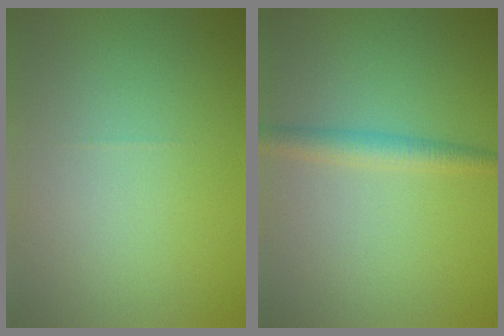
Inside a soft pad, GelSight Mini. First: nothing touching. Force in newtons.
{"total": 2.4, "press": 2.4, "slide": 0.0}